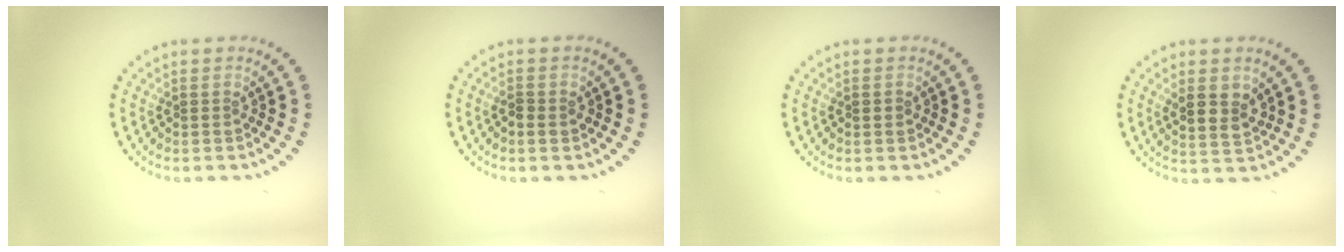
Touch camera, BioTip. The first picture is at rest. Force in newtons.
{"total": 1.1, "press": 1.1, "slide": 0.1}
{"total": 0.8, "press": 0.8, "slide": 0.1}
{"total": 2.8, "press": 2.6, "slide": 1.1}